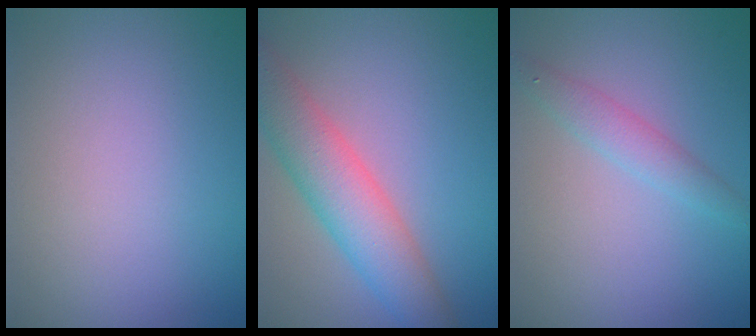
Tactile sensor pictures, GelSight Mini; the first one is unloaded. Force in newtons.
{"total": 5.8, "press": 5.8, "slide": 0.1}
{"total": 1.9, "press": 1.9, "slide": 0.1}